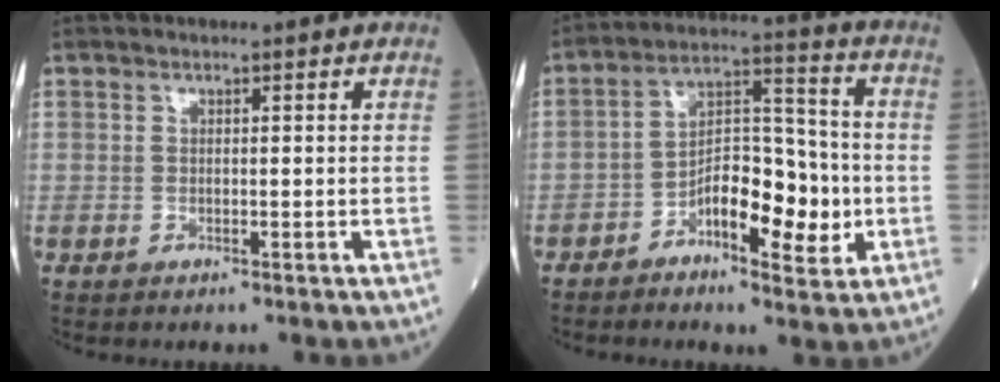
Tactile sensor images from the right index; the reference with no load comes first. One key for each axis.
{"total": 11.0, "fx": -3.6, "fy": 4.6, "fz": 9.4, "tx": -0.153, "ty": 0.019, "tz": -0.061}